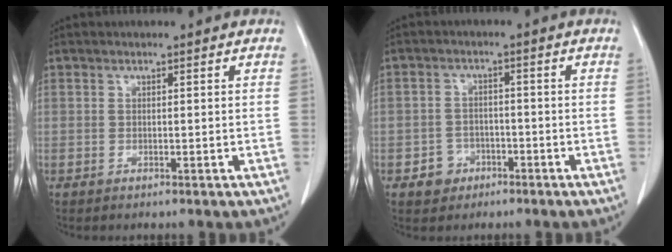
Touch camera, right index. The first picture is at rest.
{"total": 3.6, "force": [-1.9, 3.1, 0.6], "torque": [-0.004, 0.013, -0.026]}